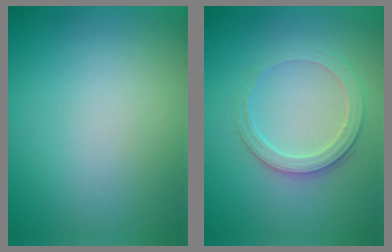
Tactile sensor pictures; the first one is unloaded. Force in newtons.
{"total": 2.8, "press": 2.6, "slide": 0.9}